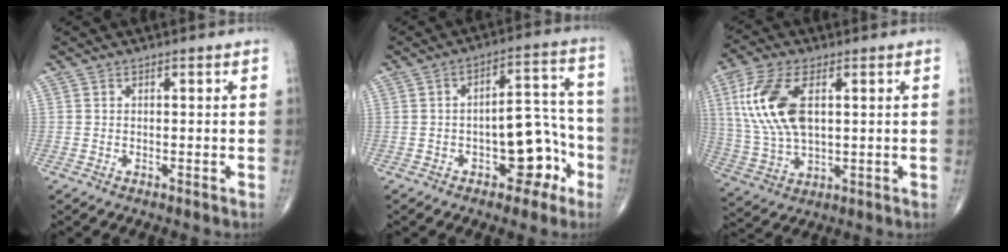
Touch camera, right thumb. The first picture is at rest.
{"total": 11.1, "force": [-4.3, 6.0, 8.3], "torque": [-0.076, 0.055, -0.057]}
{"total": 14.5, "force": [3.4, 7.4, 12.0], "torque": [-0.263, -0.003, 0.073]}